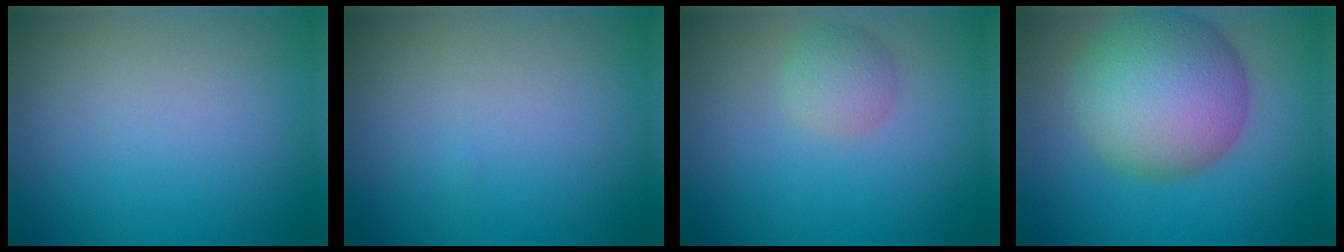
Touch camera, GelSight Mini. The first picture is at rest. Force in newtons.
{"total": 0.0}
{"total": 2.1, "press": 2.1, "slide": 0.1}
{"total": 10.7, "press": 10.7, "slide": 0.3}